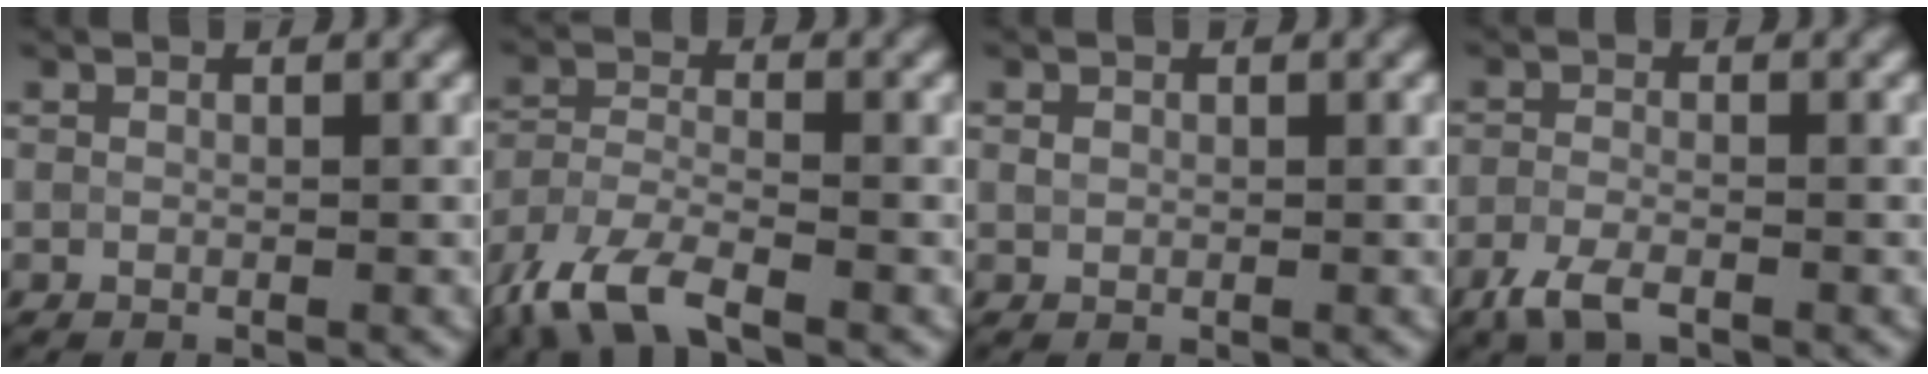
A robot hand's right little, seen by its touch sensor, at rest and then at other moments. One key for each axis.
{"total": 6.9, "fx": -4.9, "fy": 2.3, "fz": 4.2, "tx": -0.091, "ty": -0.015, "tz": -0.106}
{"total": 0.6, "fx": 0.2, "fy": 0.5, "fz": 0.3, "tx": -0.005, "ty": -0.002, "tz": 0.003}
{"total": 3.0, "fx": -2.0, "fy": 1.1, "fz": 2.0, "tx": -0.048, "ty": -0.006, "tz": -0.047}